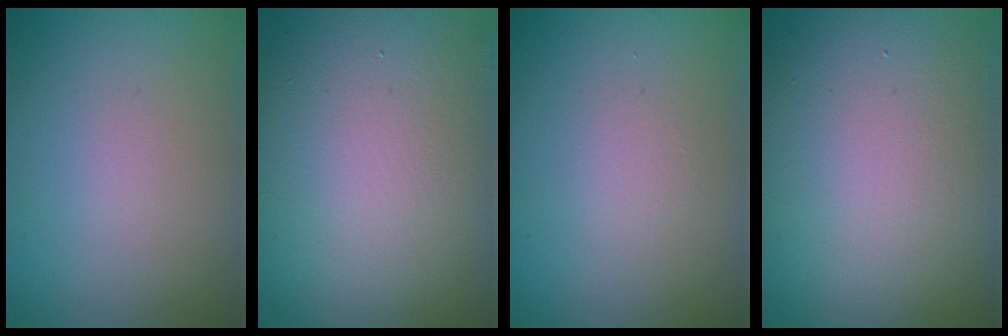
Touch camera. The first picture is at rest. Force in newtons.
{"total": 16.8, "press": 16.7, "slide": 1.1}
{"total": 2.6, "press": 2.6, "slide": 0.3}
{"total": 16.4, "press": 16.4, "slide": 1.0}